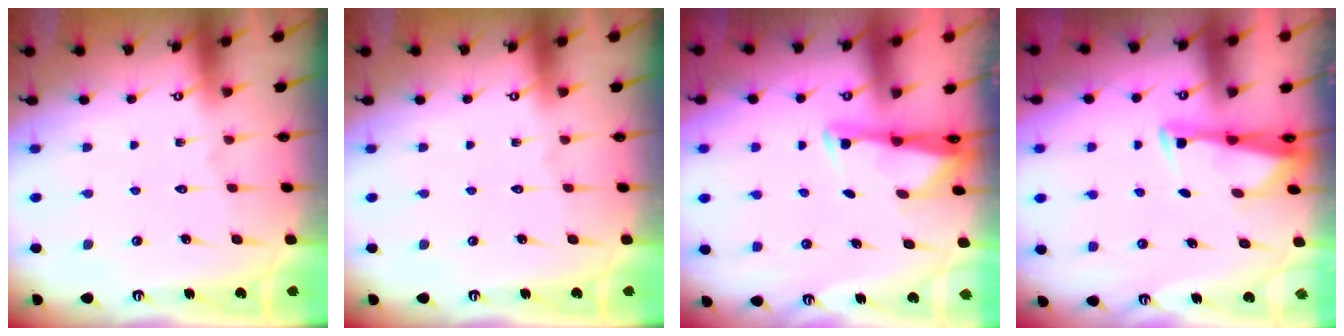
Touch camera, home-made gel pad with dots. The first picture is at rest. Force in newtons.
{"total": 0.0}
{"total": 2.7, "press": 2.7, "slide": 0.4}
{"total": 3.0, "press": 3.0, "slide": 0.4}